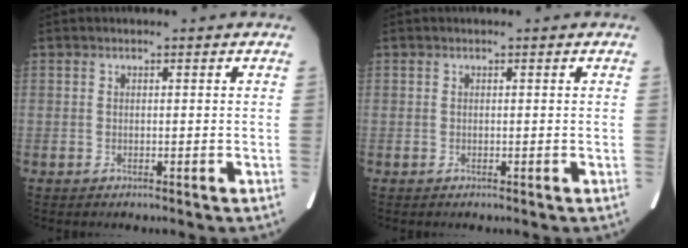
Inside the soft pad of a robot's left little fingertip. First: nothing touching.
{"total": 0.0}